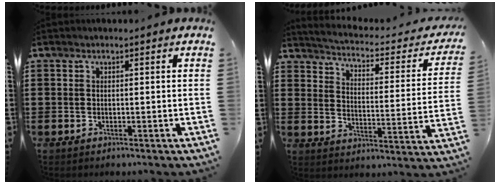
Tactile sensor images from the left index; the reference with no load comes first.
{"total": 2.3, "force": [2.2, -0.2, 0.9], "torque": [-0.037, -0.026, 0.025]}